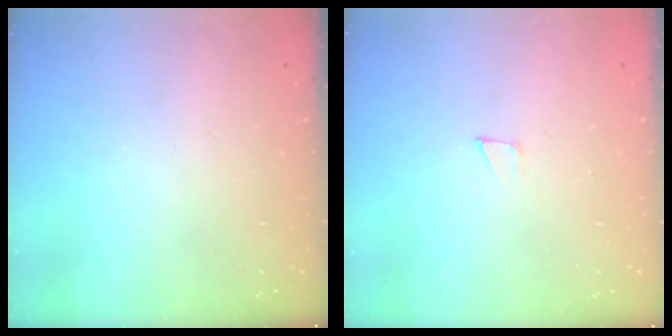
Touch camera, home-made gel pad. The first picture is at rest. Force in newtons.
{"total": 3.2, "press": 3.2, "slide": 0.3}